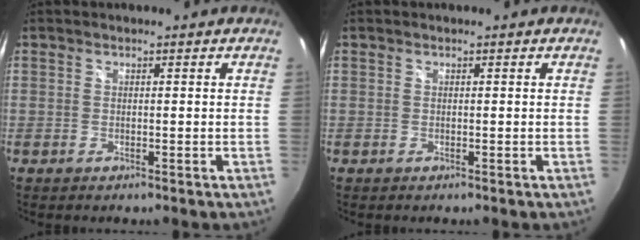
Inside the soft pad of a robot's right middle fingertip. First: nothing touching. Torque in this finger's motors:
{"motor_torque": [-0.05, -0.05, 0.00, 0.00]}